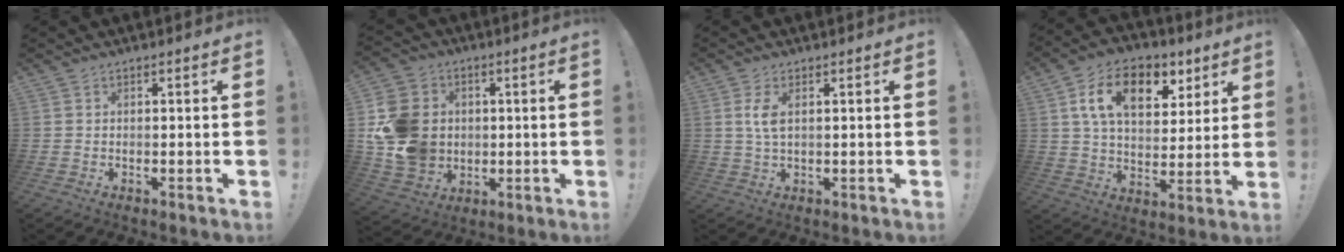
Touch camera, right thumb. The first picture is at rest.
{"total": 16.2, "force": [0.6, 14.0, 8.2], "torque": [-0.161, 0.009, 0.020]}
{"total": 4.3, "force": [1.0, 1.8, 3.8], "torque": [-0.074, -0.001, 0.014]}
{"total": 16.3, "force": [7.3, 10.2, 10.5], "torque": [-0.159, -0.023, 0.129]}